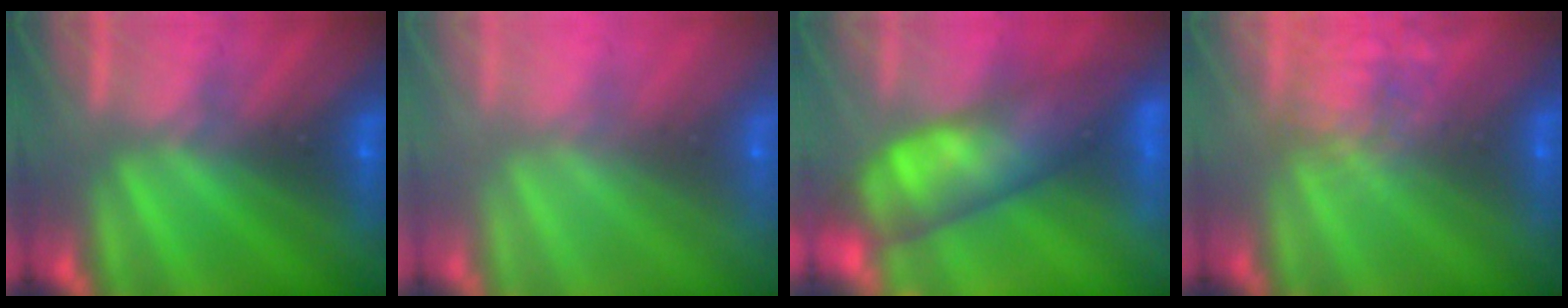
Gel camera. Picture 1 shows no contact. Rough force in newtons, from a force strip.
{"total": 7.5}
{"total": 10.0}
{"total": 4.7}